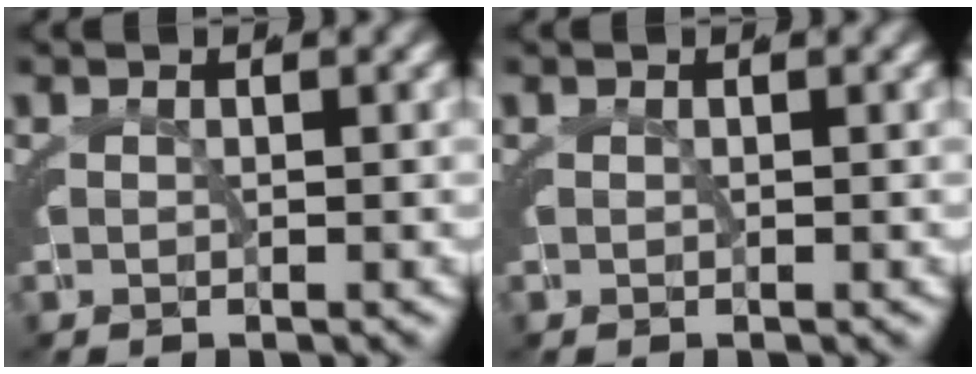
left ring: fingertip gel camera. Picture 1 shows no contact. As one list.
[{"total": 0.0}]